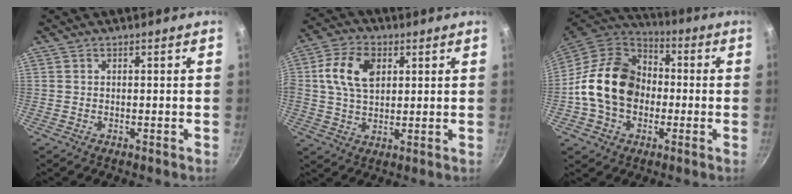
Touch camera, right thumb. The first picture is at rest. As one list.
[{"total": 10.3, "force": [2.6, 6.7, 7.4], "torque": [-0.131, 0.008, 0.040]}, {"total": 18.3, "force": [-1.3, 14.2, 11.5], "torque": [-0.176, 0.040, -0.034]}]